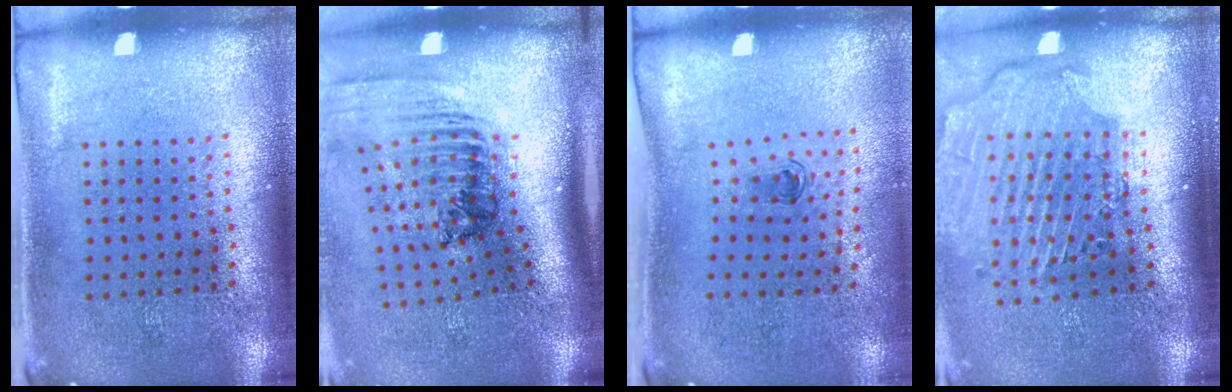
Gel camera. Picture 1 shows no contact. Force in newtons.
{"total": 2.0, "press": 1.4, "slide": 1.4}
{"total": 0.6, "press": 0.4, "slide": 0.5}
{"total": 2.8, "press": 2.3, "slide": 1.7}